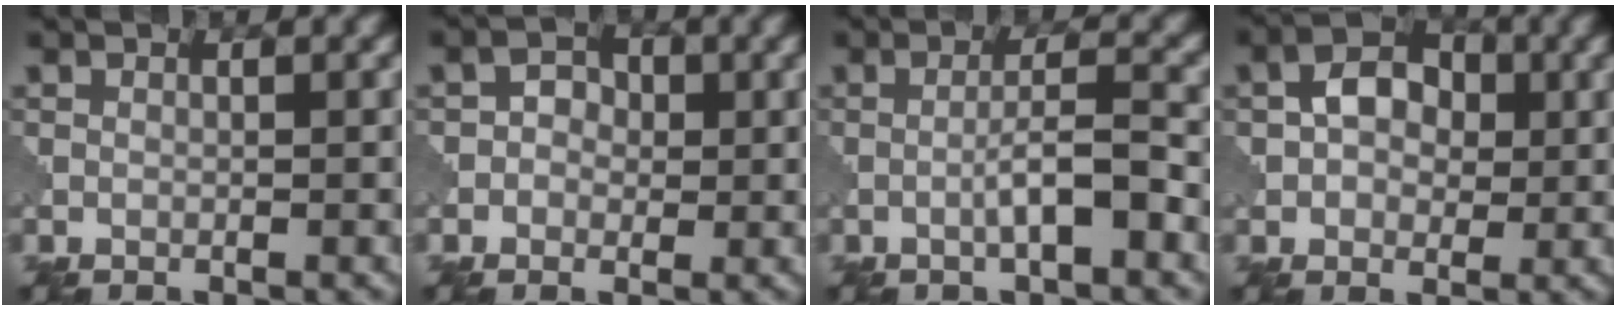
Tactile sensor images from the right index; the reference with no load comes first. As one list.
[{"total": 2.0, "force": [-0.2, 1.8, 0.9], "torque": [-0.002, 0.003, -0.010]}, {"total": 3.4, "force": [-1.2, 0.4, 3.2], "torque": [-0.054, 0.011, -0.024]}, {"total": 4.6, "force": [0.6, 3.4, 3.1], "torque": [-0.048, 0.009, -0.002]}]